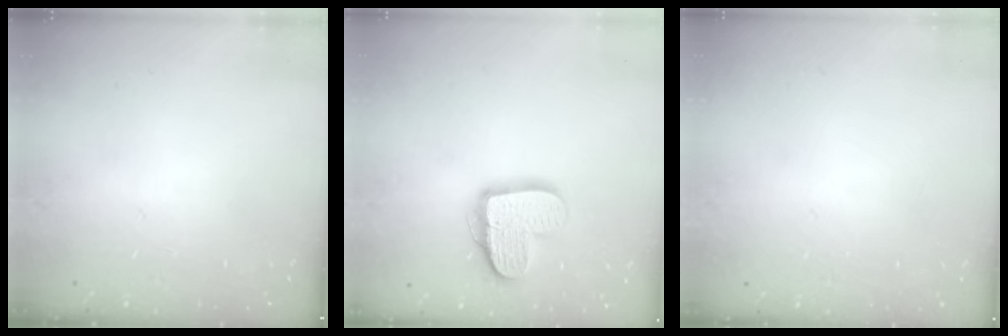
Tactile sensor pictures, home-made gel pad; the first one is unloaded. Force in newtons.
{"total": 14.1, "press": 14.0, "slide": 1.0}
{"total": 0.0}